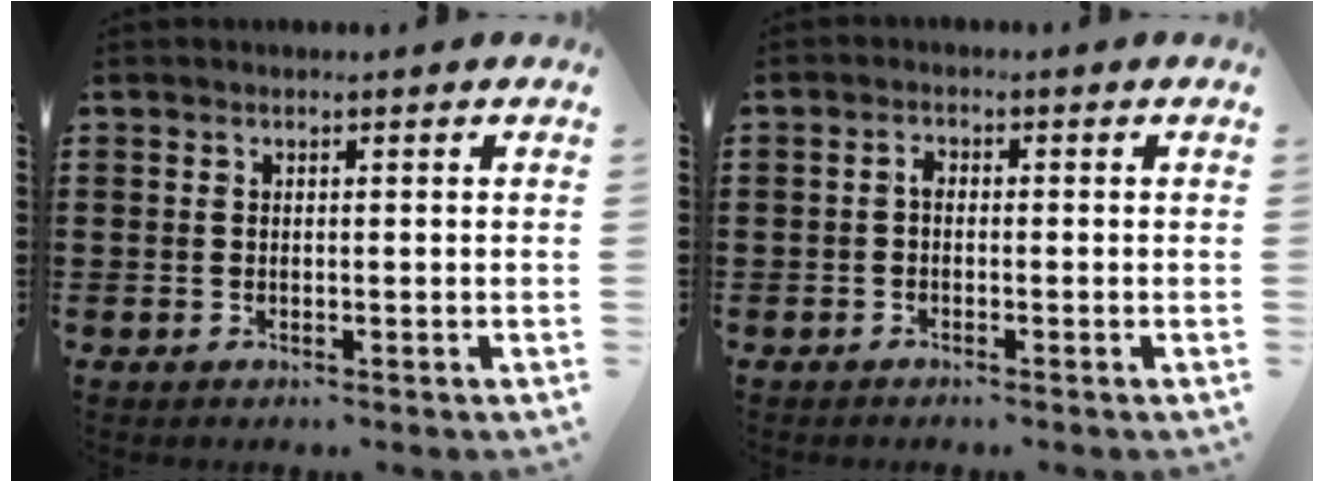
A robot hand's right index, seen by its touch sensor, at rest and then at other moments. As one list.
[{"total": 1.2, "force": [-0.5, 0.7, 0.8], "torque": [-0.018, 0.004, -0.011]}]